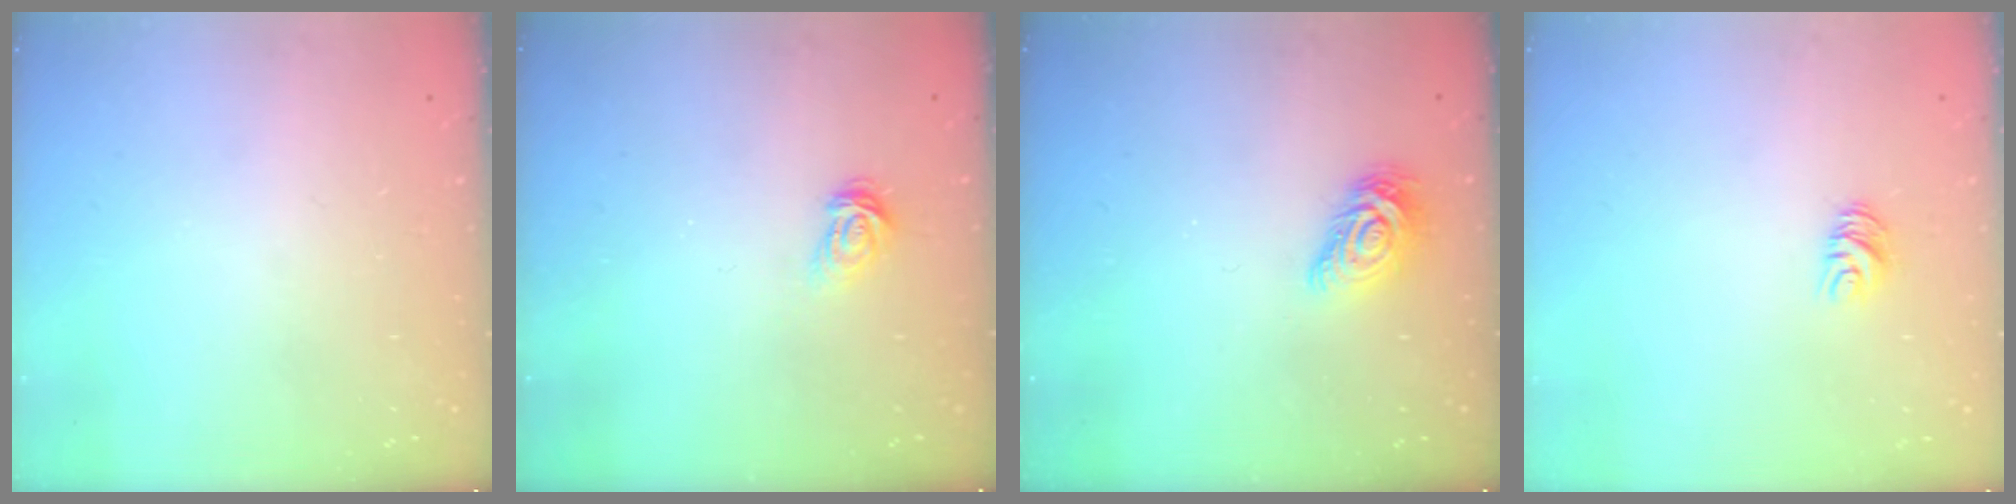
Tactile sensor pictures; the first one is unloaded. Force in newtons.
{"total": 4.4, "press": 4.4, "slide": 0.5}
{"total": 9.0, "press": 9.0, "slide": 0.5}
{"total": 5.1, "press": 5.1, "slide": 0.3}